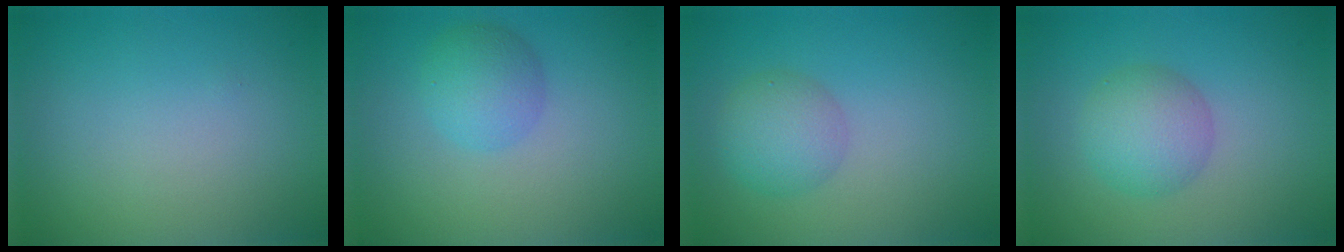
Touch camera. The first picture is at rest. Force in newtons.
{"total": 3.0, "press": 2.9, "slide": 0.2}
{"total": 3.1, "press": 3.1, "slide": 0.1}
{"total": 3.7, "press": 3.7, "slide": 0.3}